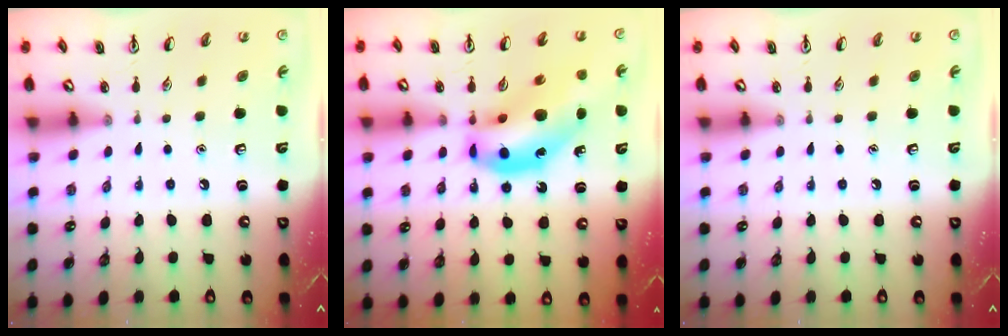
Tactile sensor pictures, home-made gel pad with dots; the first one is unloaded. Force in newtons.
{"total": 17.0, "press": 16.3, "slide": 4.8}
{"total": 0.0}